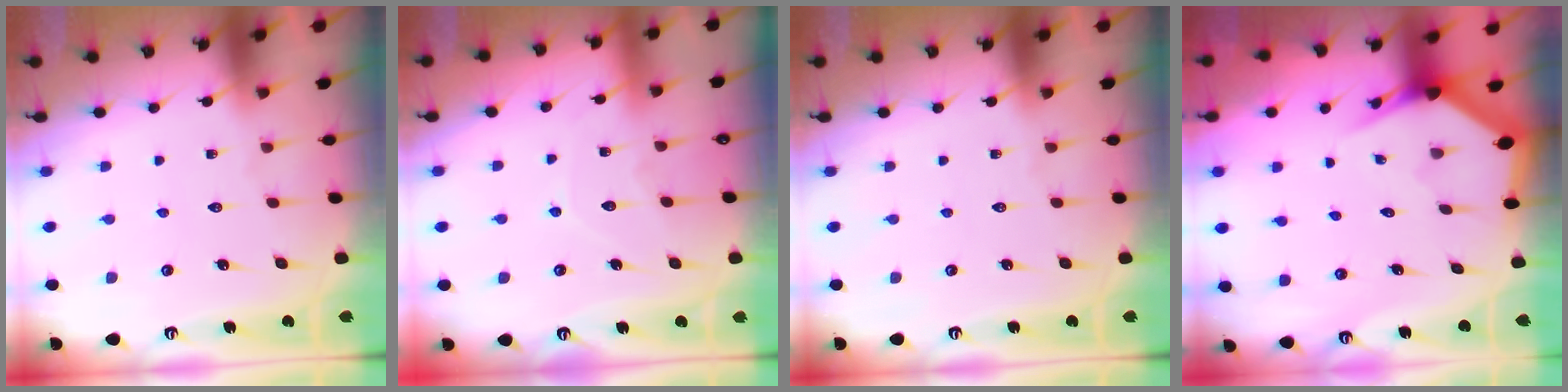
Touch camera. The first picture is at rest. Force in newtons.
{"total": 5.7, "press": 5.7, "slide": 0.6}
{"total": 0.0}
{"total": 2.9, "press": 2.9, "slide": 0.2}